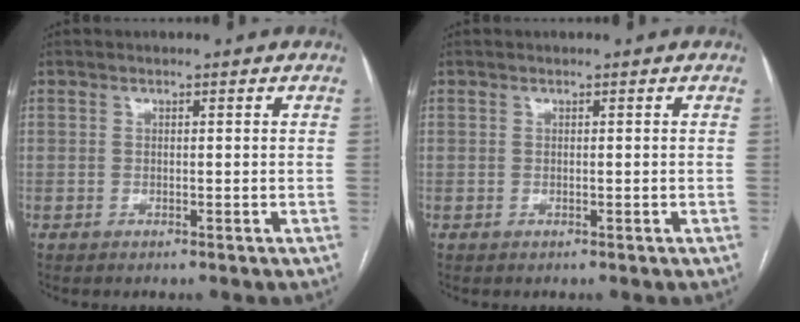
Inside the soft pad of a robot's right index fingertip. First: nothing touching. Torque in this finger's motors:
{"motor_torque": [0.00, 0.00, 0.00, 0.00]}